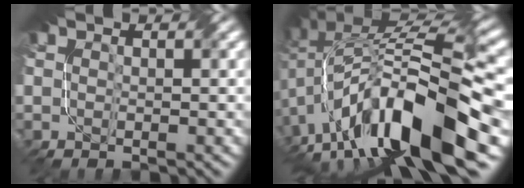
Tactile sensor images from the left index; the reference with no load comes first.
{"total": 15.9, "force": [-5.8, 6.5, 13.3], "torque": [-0.239, 0.015, -0.110]}